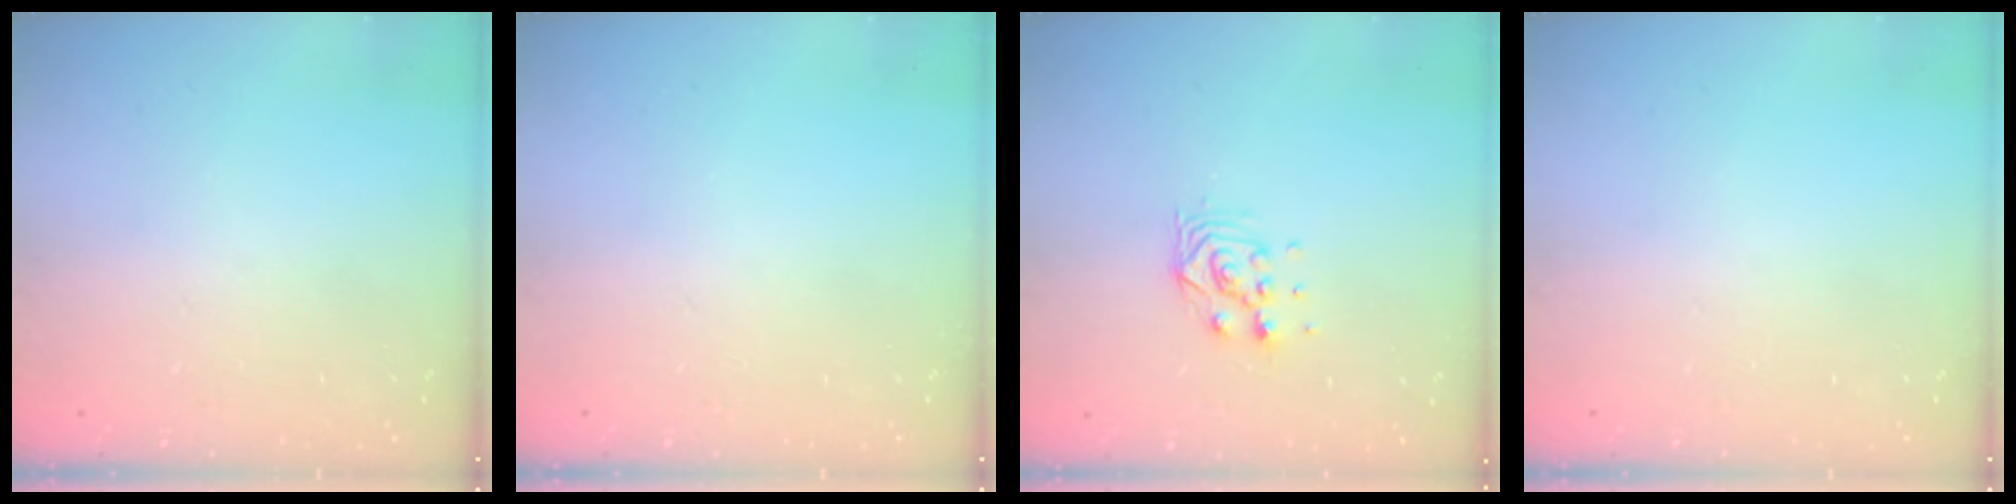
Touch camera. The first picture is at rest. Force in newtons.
{"total": 0.0}
{"total": 7.4, "press": 7.3, "slide": 0.6}
{"total": 0.0}